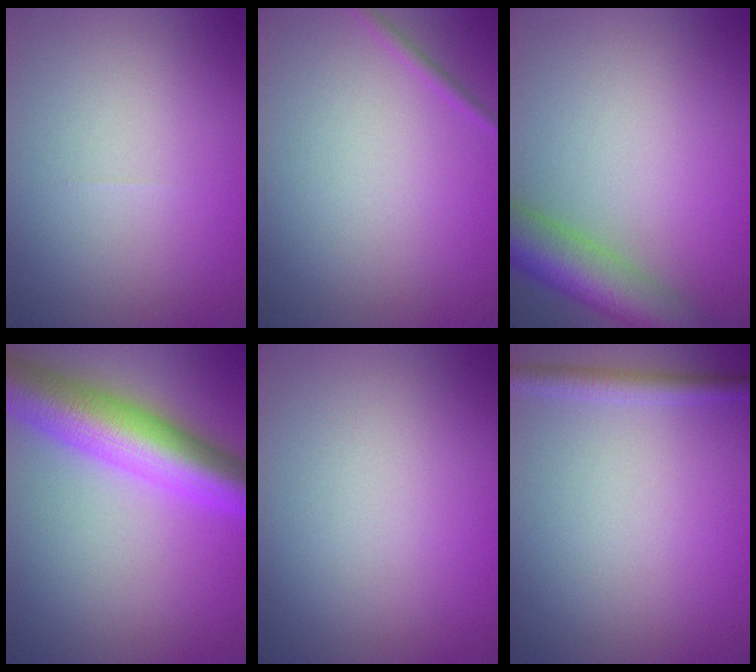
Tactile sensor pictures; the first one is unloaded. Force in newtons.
{"total": 0.8, "press": 0.8, "slide": 0.0}
{"total": 6.9, "press": 6.9, "slide": 0.4}
{"total": 9.2, "press": 9.2, "slide": 0.3}
{"total": 0.0}
{"total": 2.0, "press": 2.0, "slide": 0.1}